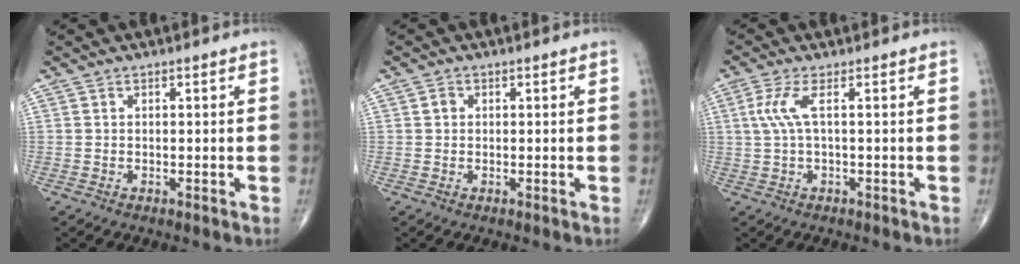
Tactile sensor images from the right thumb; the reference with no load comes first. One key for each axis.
{"total": 1.1, "fx": 0.2, "fy": 1.0, "fz": 0.5, "tx": -0.004, "ty": 0.002, "tz": 0.001}
{"total": 3.7, "fx": 0.7, "fy": 0.5, "fz": 3.6, "tx": -0.107, "ty": 0.009, "tz": 0.015}